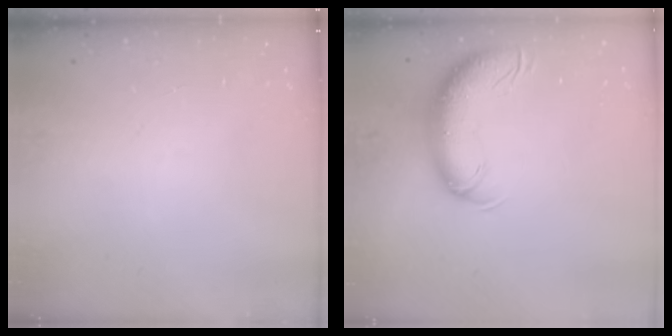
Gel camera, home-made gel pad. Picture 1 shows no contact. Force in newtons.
{"total": 11.9, "press": 11.6, "slide": 2.7}